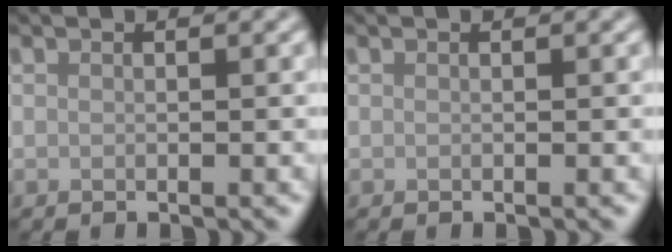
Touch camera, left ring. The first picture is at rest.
{"total": 0.0}